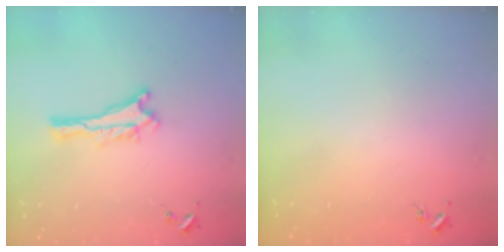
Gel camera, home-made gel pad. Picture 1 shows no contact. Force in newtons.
{"total": 0.0}